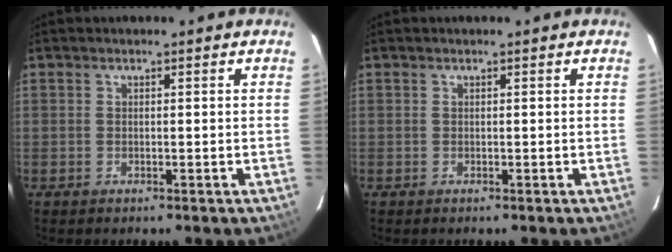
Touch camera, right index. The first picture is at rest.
{"total": 0.0}